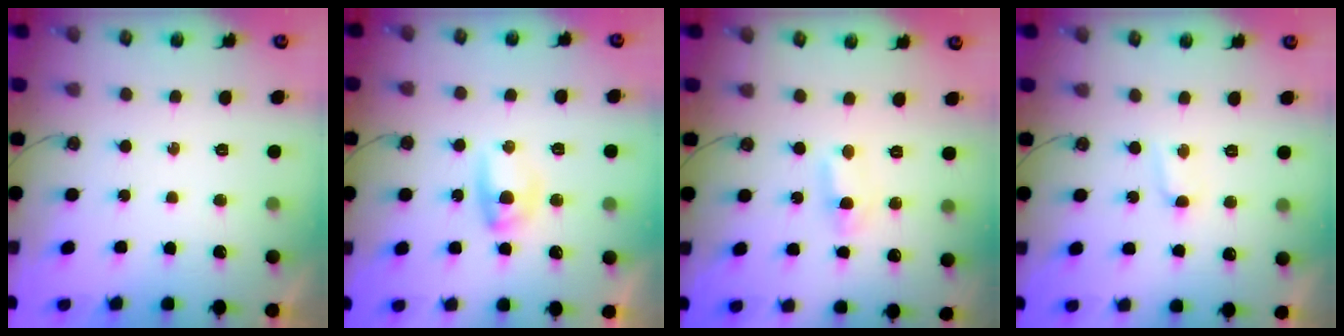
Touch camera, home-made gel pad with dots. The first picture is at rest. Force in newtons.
{"total": 4.3, "press": 4.2, "slide": 0.6}
{"total": 1.5, "press": 1.3, "slide": 0.7}
{"total": 1.7, "press": 1.7, "slide": 0.3}